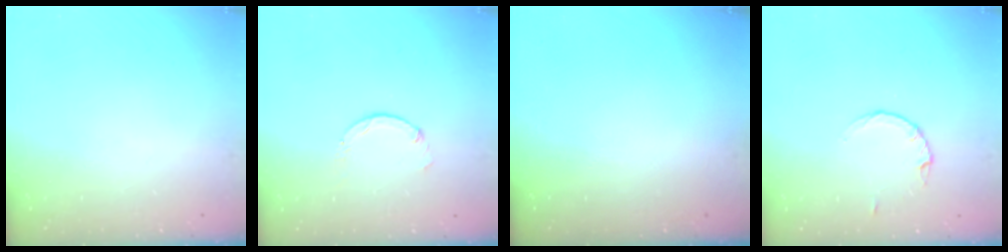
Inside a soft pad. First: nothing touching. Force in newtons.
{"total": 0.0}
{"total": 0.0}
{"total": 2.8, "press": 2.8, "slide": 0.4}